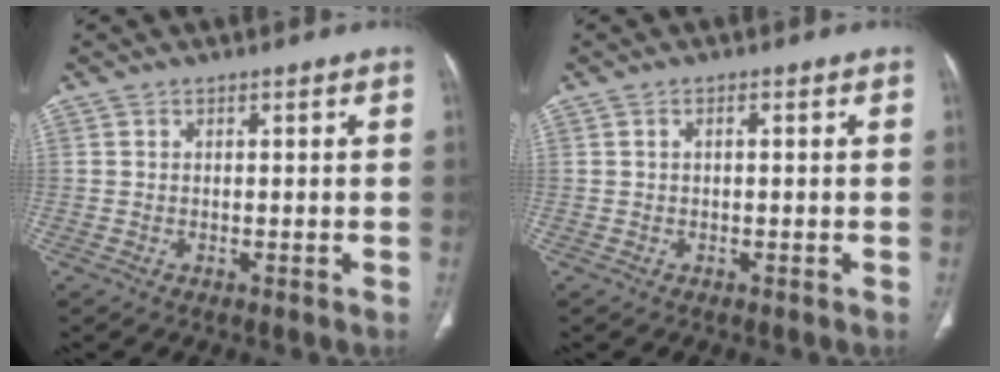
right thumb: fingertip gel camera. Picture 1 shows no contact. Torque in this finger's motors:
{"motor_torque": [-0.23, -0.15, -0.45, 0.16, 0.07]}